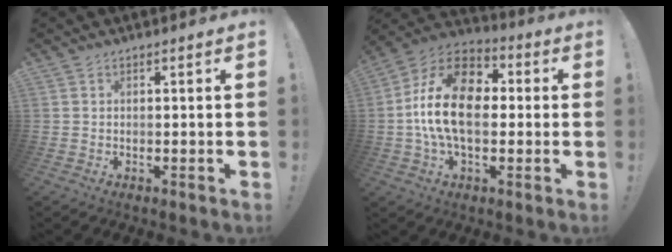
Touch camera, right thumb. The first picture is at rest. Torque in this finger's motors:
{"motor_torque": [1.80, 3.21, 1.16, -0.76, 0.58]}